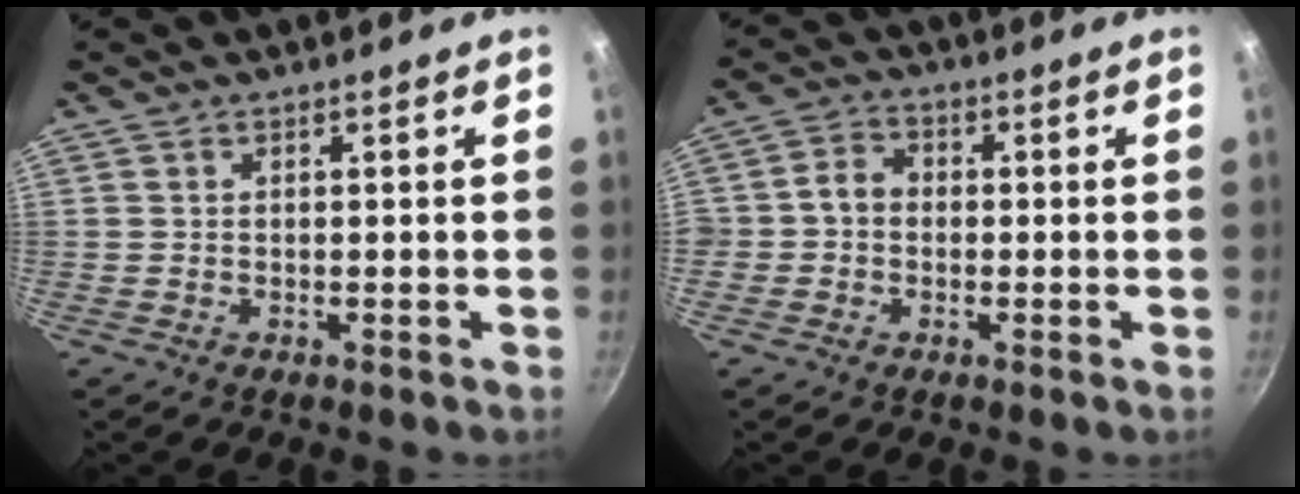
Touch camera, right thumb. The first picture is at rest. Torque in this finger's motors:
{"motor_torque": [1.15, 1.17, 0.47, -0.14, 0.27]}